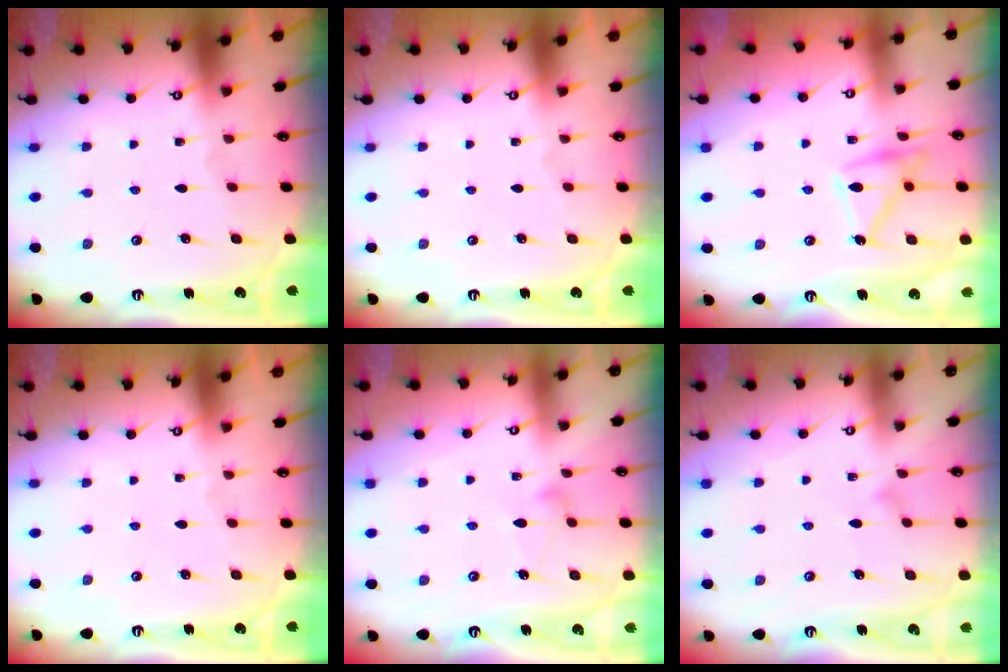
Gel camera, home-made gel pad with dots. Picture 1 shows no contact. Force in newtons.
{"total": 0.0}
{"total": 14.3, "press": 14.3, "slide": 0.2}
{"total": 0.0}
{"total": 6.0, "press": 6.0, "slide": 0.3}
{"total": 7.6, "press": 7.6, "slide": 0.5}